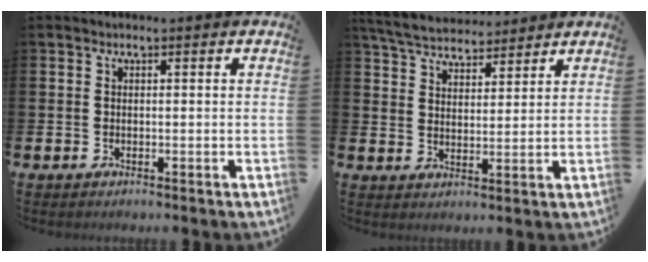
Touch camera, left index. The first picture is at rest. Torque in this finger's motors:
{"motor_torque": [-0.31, -0.38, 0.02, -0.05]}